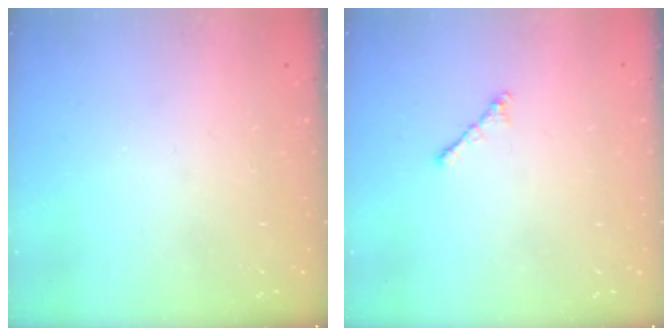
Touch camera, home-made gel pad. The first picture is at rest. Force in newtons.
{"total": 1.0, "press": 0.9, "slide": 0.4}